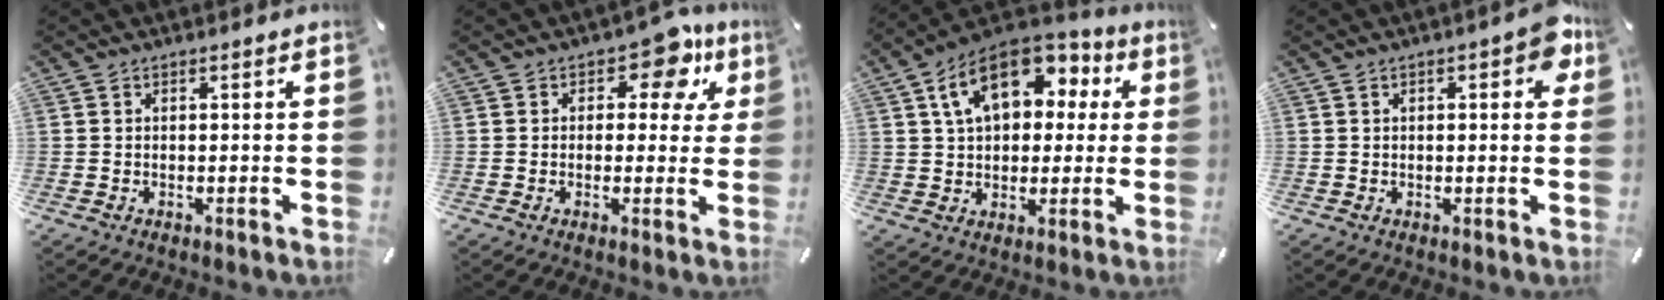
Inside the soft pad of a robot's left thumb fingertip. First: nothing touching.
{"total": 9.7, "force": [4.7, 5.5, 6.4], "torque": [-0.066, -0.026, 0.072]}
{"total": 15.2, "force": [6.1, 10.2, 9.4], "torque": [-0.171, -0.012, 0.113]}
{"total": 5.6, "force": [1.7, 2.3, 4.9], "torque": [-0.061, 0.000, 0.022]}